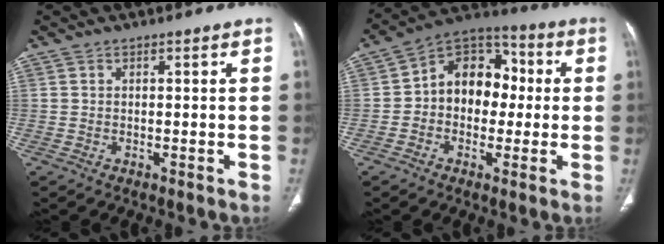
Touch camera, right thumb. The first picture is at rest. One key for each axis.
{"total": 13.2, "fx": 0.4, "fy": 9.8, "fz": 8.9, "tx": -0.091, "ty": 0.039, "tz": -0.007}